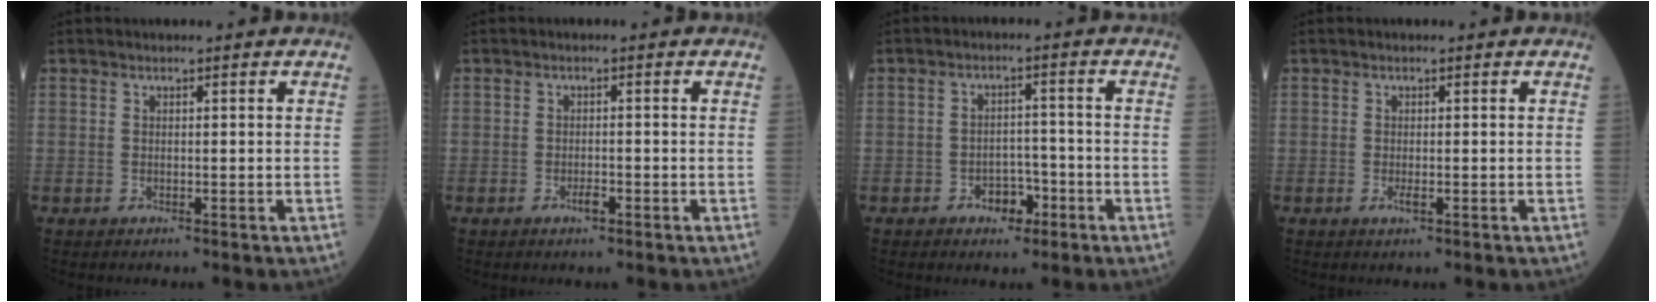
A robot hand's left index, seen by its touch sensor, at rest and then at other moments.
{"total": 1.4, "force": [-1.0, 0.4, 1.0], "torque": [-0.017, 0.000, -0.014]}
{"total": 4.0, "force": [-2.3, 2.5, 2.1], "torque": [-0.027, 0.010, -0.033]}
{"total": 0.9, "force": [-0.4, 0.2, 0.8], "torque": [-0.016, -0.002, -0.006]}